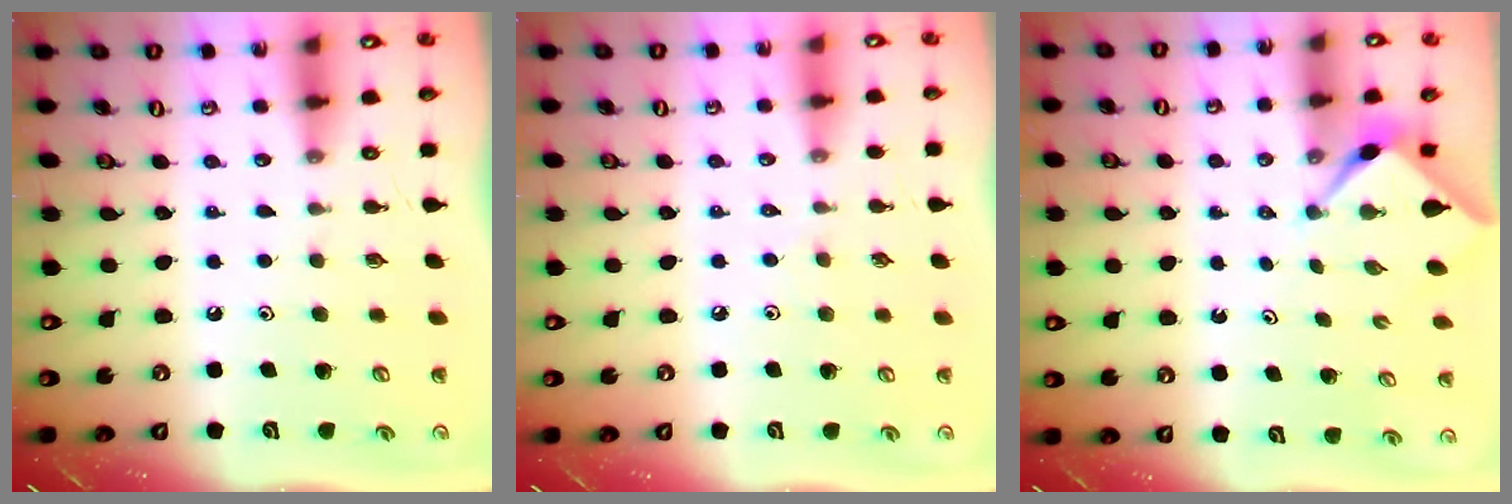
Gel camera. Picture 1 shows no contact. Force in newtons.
{"total": 2.5, "press": 2.5, "slide": 0.5}
{"total": 2.3, "press": 2.3, "slide": 0.1}